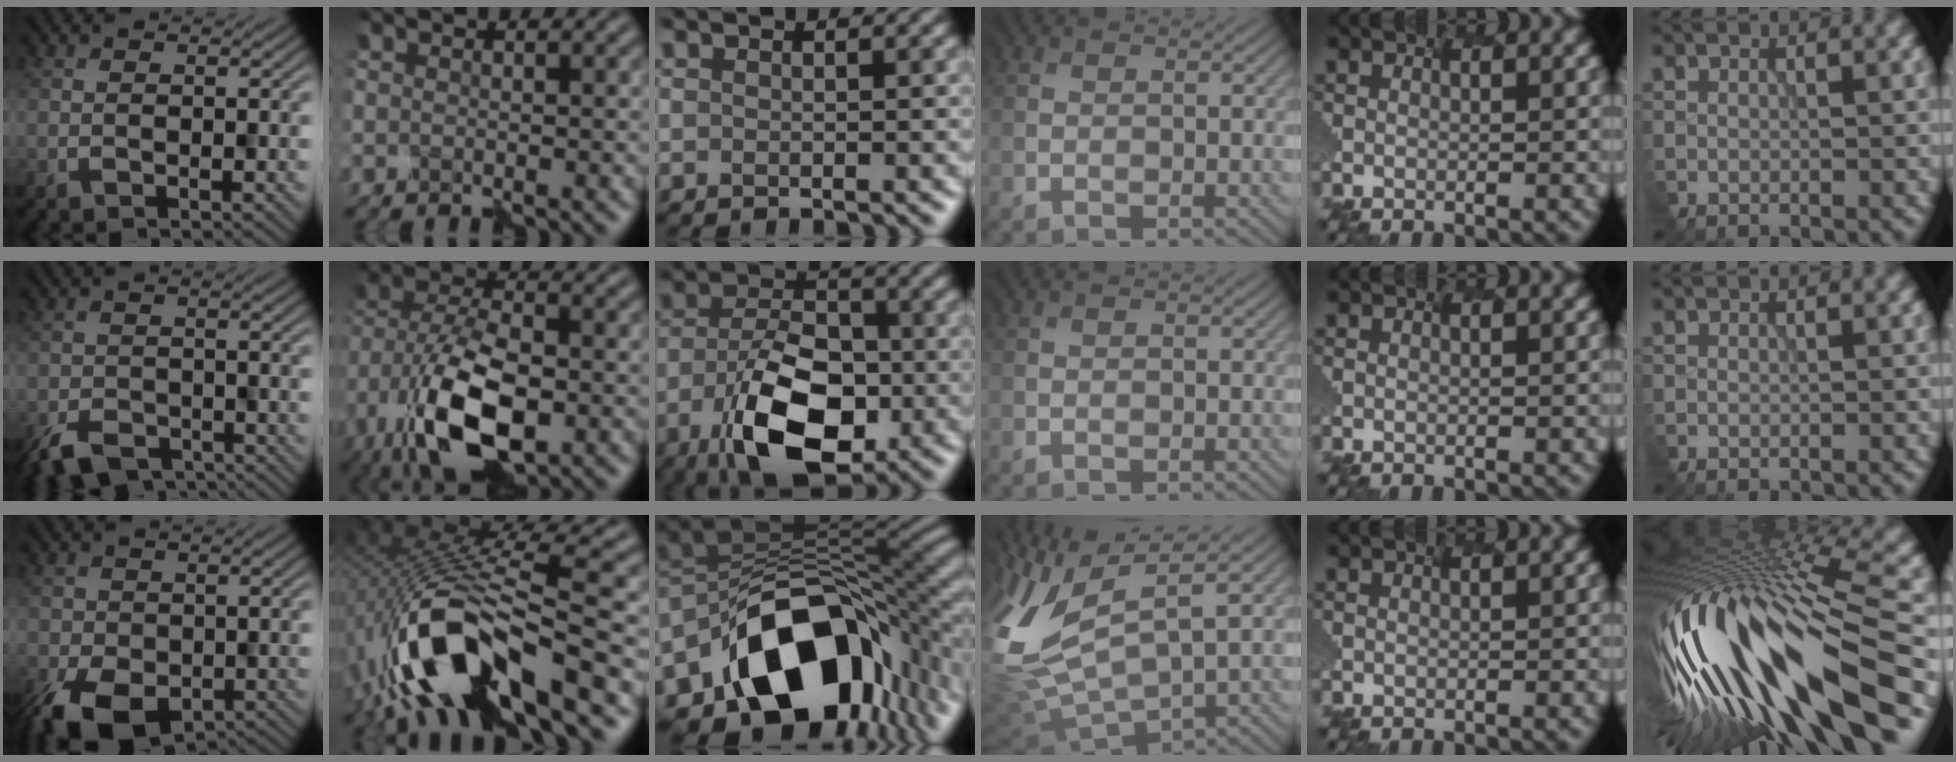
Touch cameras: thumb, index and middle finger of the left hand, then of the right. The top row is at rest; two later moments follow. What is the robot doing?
{"motion": "disassemble", "object": "markers"}